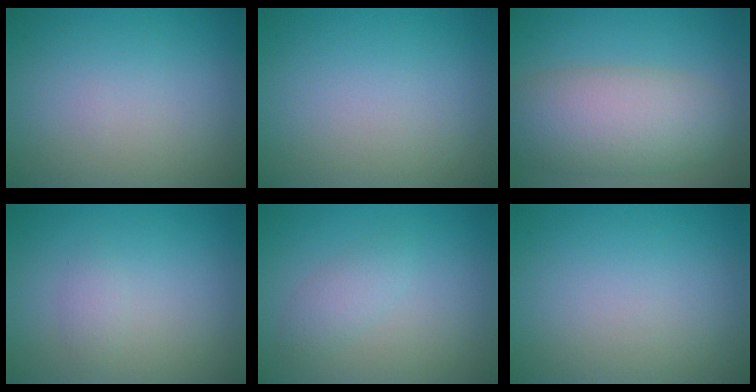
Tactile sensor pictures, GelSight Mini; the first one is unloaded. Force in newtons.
{"total": 0.0}
{"total": 7.7, "press": 7.6, "slide": 0.4}
{"total": 0.9, "press": 0.9, "slide": 0.0}
{"total": 1.8, "press": 1.8, "slide": 0.1}
{"total": 0.0}